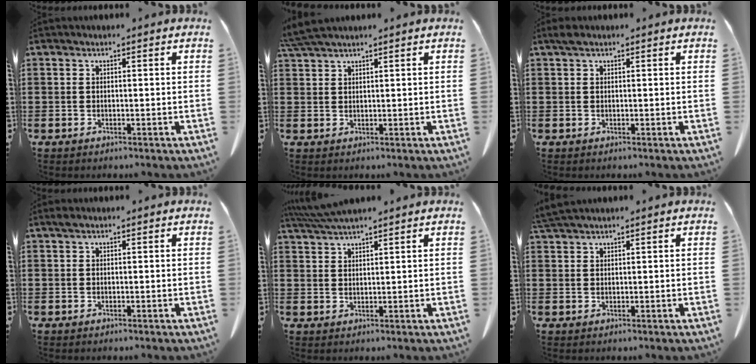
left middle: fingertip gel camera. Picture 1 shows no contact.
{"total": 3.4, "force": [3.0, 0.2, 1.6], "torque": [-0.040, -0.001, 0.058]}
{"total": 0.9, "force": [0.5, 0.4, 0.7], "torque": [-0.016, 0.002, 0.009]}
{"total": 0.6, "force": [0.3, 0.3, 0.4], "torque": [-0.010, 0.002, 0.006]}
{"total": 3.7, "force": [3.3, 0.2, 1.7], "torque": [-0.043, -0.004, 0.063]}
{"total": 2.2, "force": [2.0, 0.1, 1.0], "torque": [-0.024, 0.001, 0.040]}